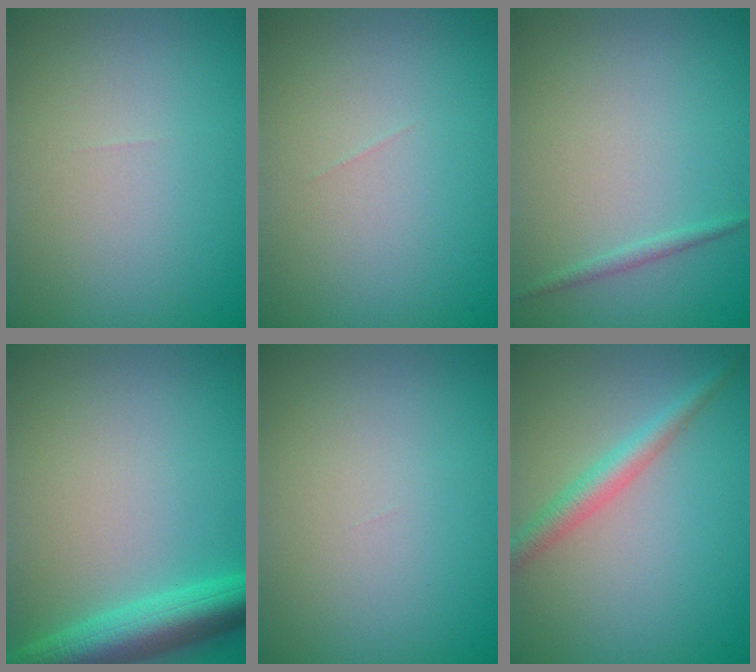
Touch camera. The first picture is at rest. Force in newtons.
{"total": 0.0}
{"total": 0.8, "press": 0.8, "slide": 0.1}
{"total": 5.7, "press": 5.6, "slide": 0.2}
{"total": 0.0}
{"total": 2.6, "press": 2.6, "slide": 0.0}